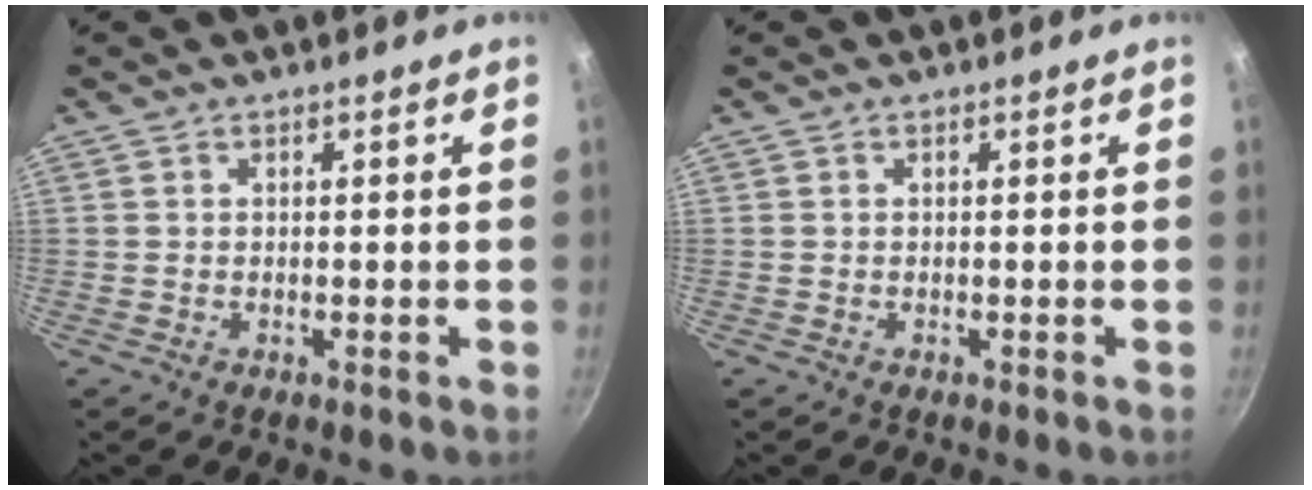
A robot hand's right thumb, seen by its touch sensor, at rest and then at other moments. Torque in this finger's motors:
{"motor_torque": [-0.23, 0.22, -0.01, 0.01, 0.09]}